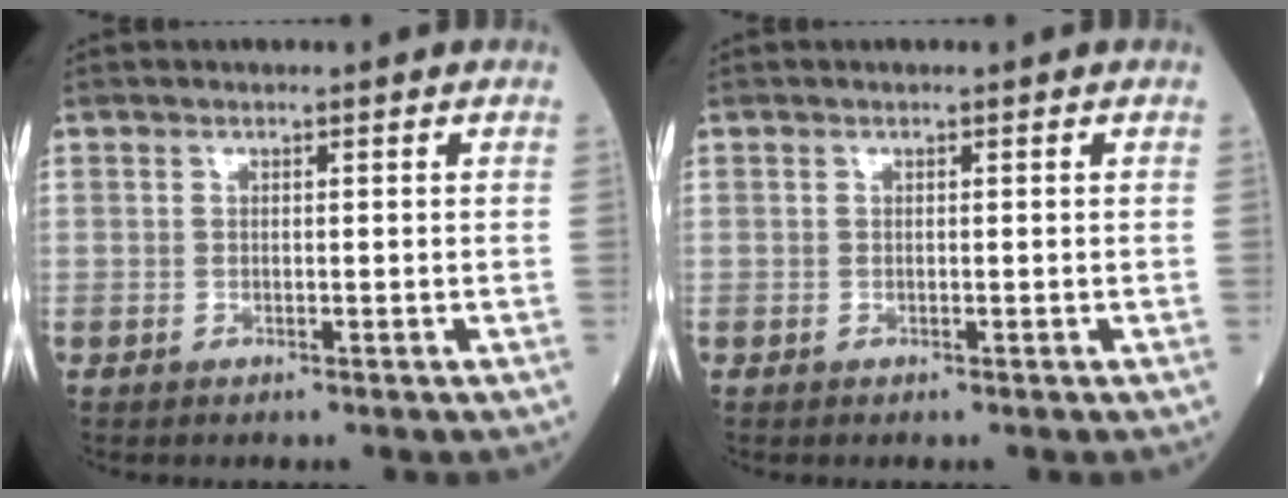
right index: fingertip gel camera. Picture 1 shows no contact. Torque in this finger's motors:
{"motor_torque": [0.02, 0.01, 0.00, 0.00]}